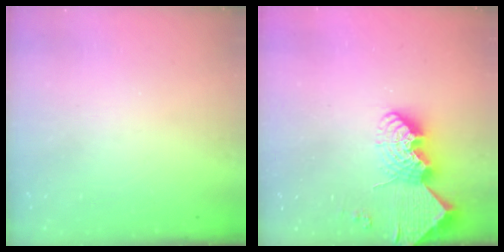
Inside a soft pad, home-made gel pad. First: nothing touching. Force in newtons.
{"total": 12.9, "press": 12.9, "slide": 1.3}